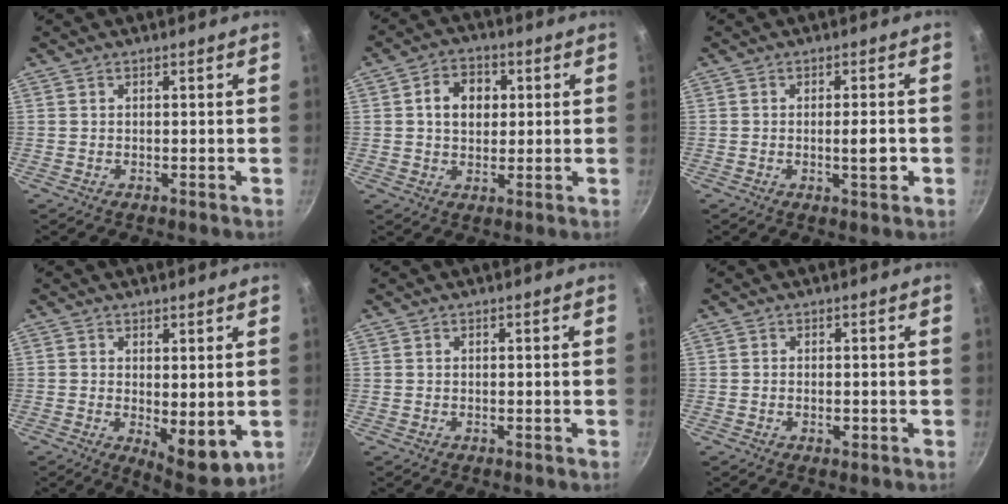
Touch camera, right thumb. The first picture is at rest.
{"total": 7.7, "force": [1.4, 5.9, 4.9], "torque": [-0.057, 0.008, 0.017]}
{"total": 4.2, "force": [-0.8, 0.9, 4.0], "torque": [-0.053, 0.004, -0.012]}
{"total": 8.3, "force": [-0.2, 3.8, 7.4], "torque": [-0.088, -0.021, 0.007]}
{"total": 0.0}
{"total": 1.4, "force": [-0.4, 0.7, 1.1], "torque": [-0.018, 0.001, -0.008]}